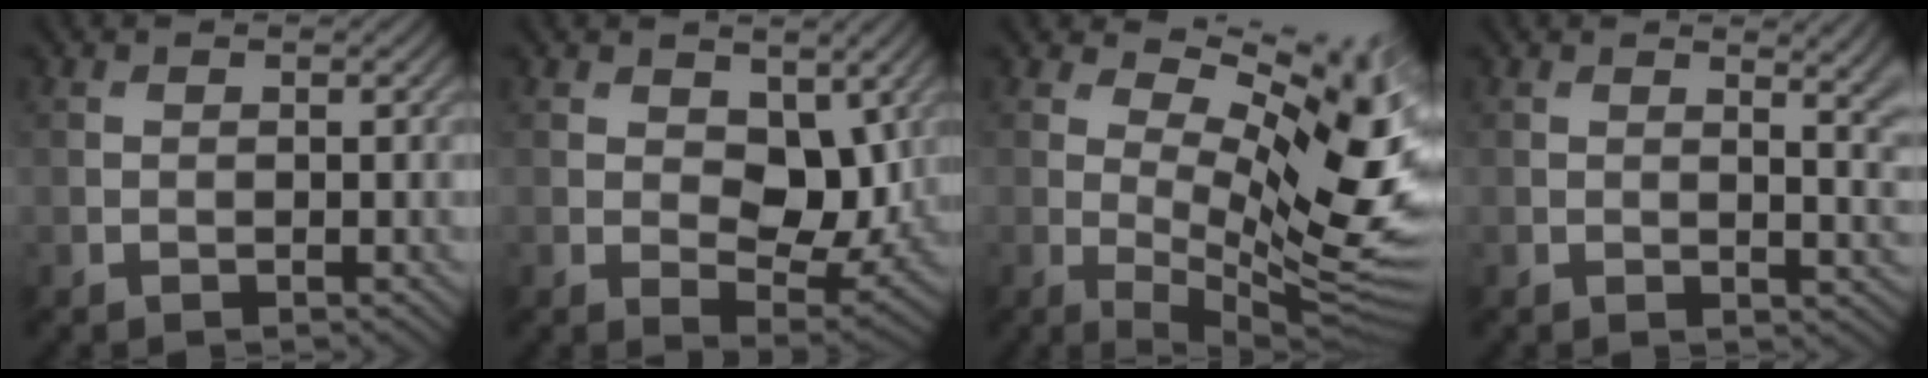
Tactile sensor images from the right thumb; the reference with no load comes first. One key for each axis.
{"total": 7.6, "fx": 2.0, "fy": 4.6, "fz": 5.7, "tx": -0.096, "ty": -0.015, "tz": 0.025}
{"total": 15.3, "fx": 4.6, "fy": 6.3, "fz": 13.2, "tx": -0.198, "ty": 0.006, "tz": 0.080}
{"total": 5.2, "fx": 2.0, "fy": 1.7, "fz": 4.5, "tx": -0.049, "ty": 0.004, "tz": 0.028}